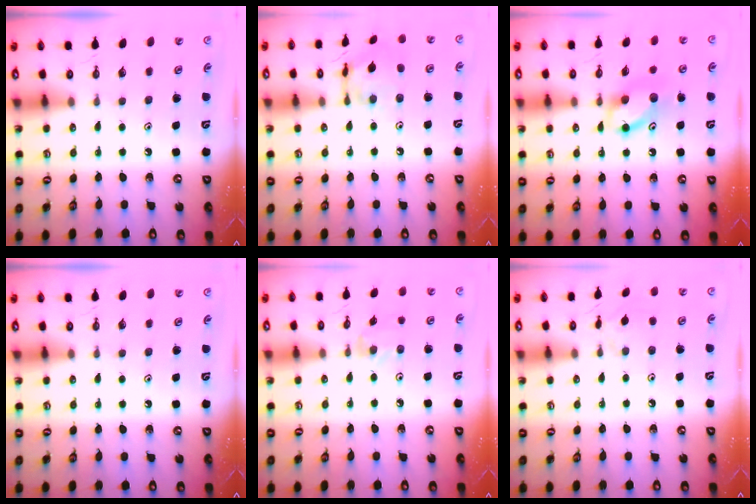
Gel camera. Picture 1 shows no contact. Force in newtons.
{"total": 10.3, "press": 10.3, "slide": 0.8}
{"total": 9.1, "press": 9.1, "slide": 1.2}
{"total": 0.0}
{"total": 3.6, "press": 3.5, "slide": 0.5}
{"total": 1.8, "press": 1.8, "slide": 0.4}